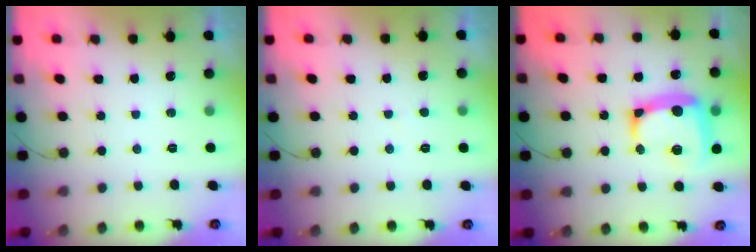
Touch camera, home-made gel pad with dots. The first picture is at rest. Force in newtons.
{"total": 1.6, "press": 1.6, "slide": 0.2}
{"total": 16.4, "press": 16.3, "slide": 1.7}